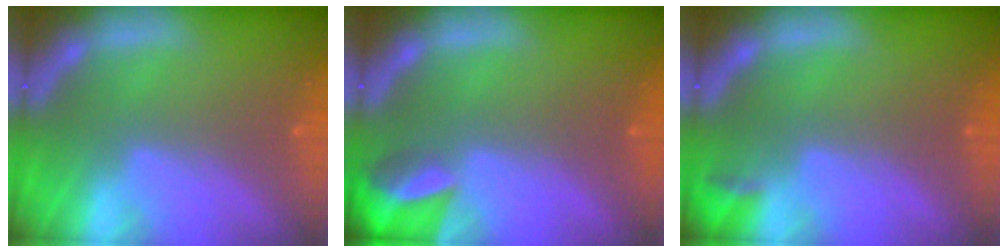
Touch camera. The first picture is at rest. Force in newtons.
{"total": 4.9}
{"total": 1.4}